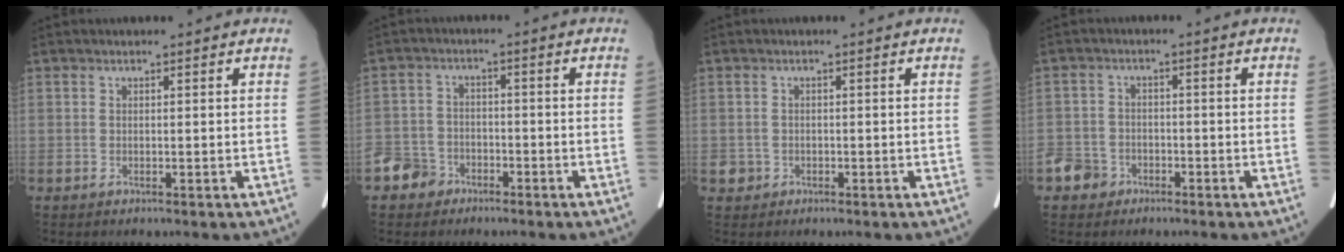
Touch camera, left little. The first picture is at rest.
{"total": 5.2, "force": [-3.6, 3.7, 0.8], "torque": [-0.017, 0.007, -0.068]}
{"total": 1.4, "force": [-0.5, 1.3, 0.1], "torque": [-0.001, 0.005, -0.008]}
{"total": 4.5, "force": [-2.9, 3.4, 0.8], "torque": [-0.017, 0.008, -0.053]}